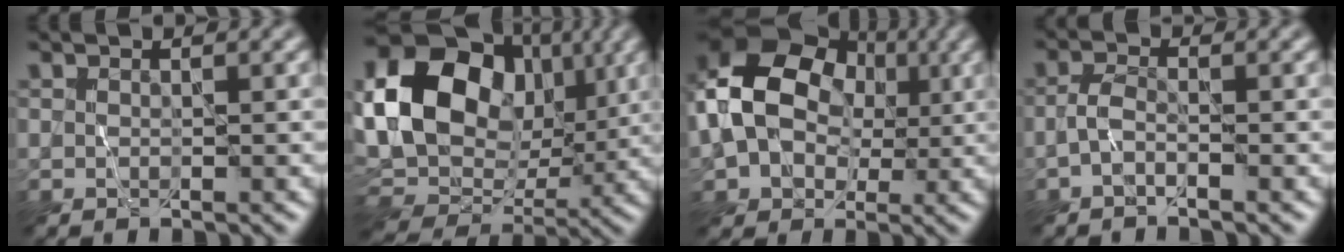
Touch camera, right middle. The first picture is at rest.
{"total": 18.7, "force": [4.0, 14.6, 10.9], "torque": [-0.246, 0.030, 0.084]}
{"total": 14.1, "force": [1.9, 11.2, 8.4], "torque": [-0.194, 0.031, 0.025]}
{"total": 1.9, "force": [-1.0, 0.6, 1.4], "torque": [-0.029, 0.004, -0.025]}